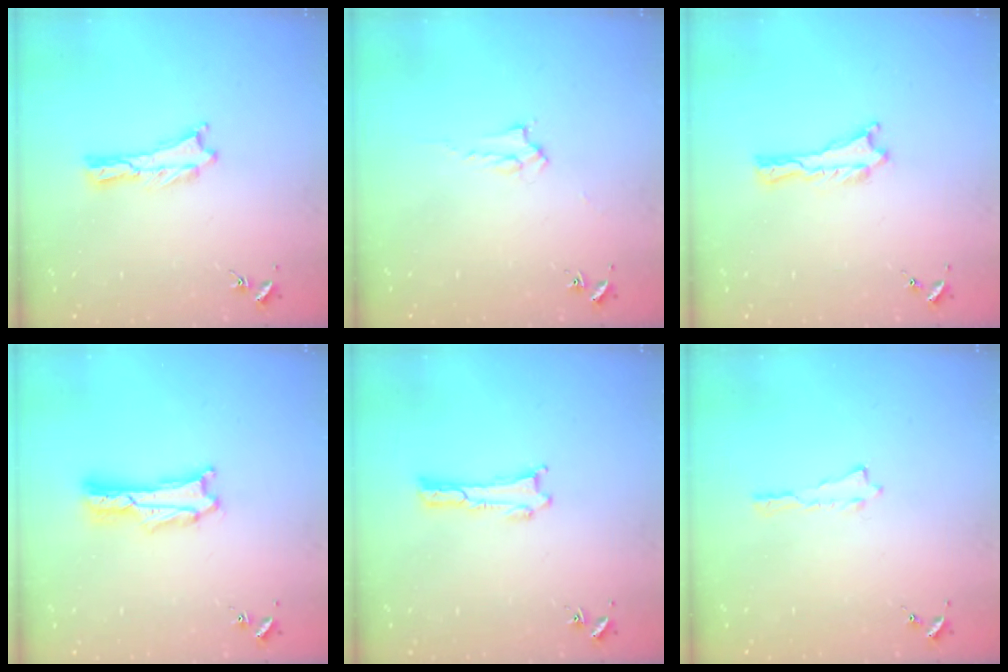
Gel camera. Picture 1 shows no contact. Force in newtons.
{"total": 2.0, "press": 2.0, "slide": 0.2}
{"total": 0.0}
{"total": 1.7, "press": 1.7, "slide": 0.3}
{"total": 0.0}
{"total": 0.0}